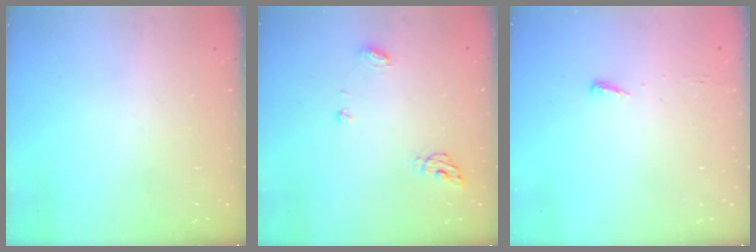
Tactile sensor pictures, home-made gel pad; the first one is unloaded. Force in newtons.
{"total": 6.0, "press": 6.0, "slide": 0.7}
{"total": 3.7, "press": 3.7, "slide": 0.5}